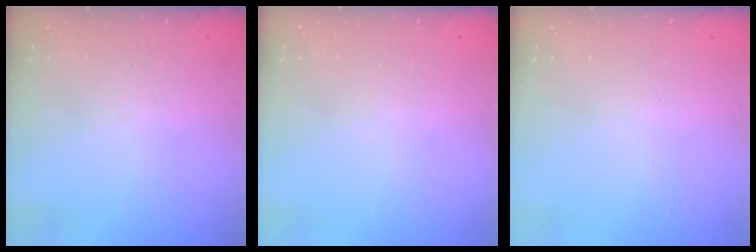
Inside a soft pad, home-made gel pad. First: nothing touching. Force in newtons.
{"total": 0.0}
{"total": 0.0}